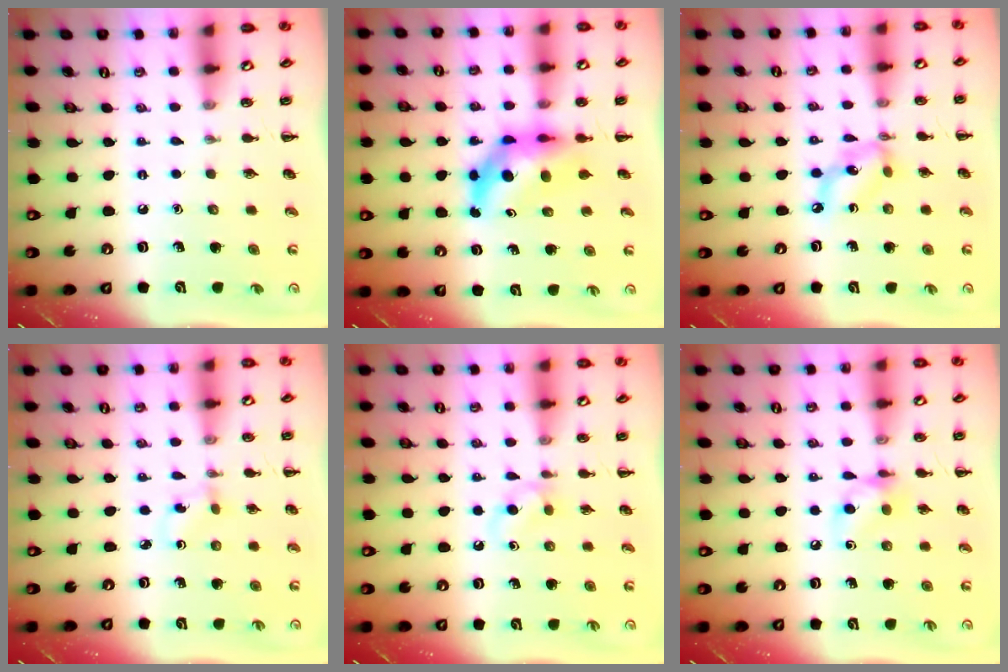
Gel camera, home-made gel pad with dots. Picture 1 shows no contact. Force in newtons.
{"total": 6.2, "press": 5.9, "slide": 2.0}
{"total": 7.1, "press": 6.9, "slide": 1.8}
{"total": 1.2, "press": 1.0, "slide": 0.7}
{"total": 3.9, "press": 3.8, "slide": 1.1}
{"total": 7.0, "press": 7.0, "slide": 0.4}